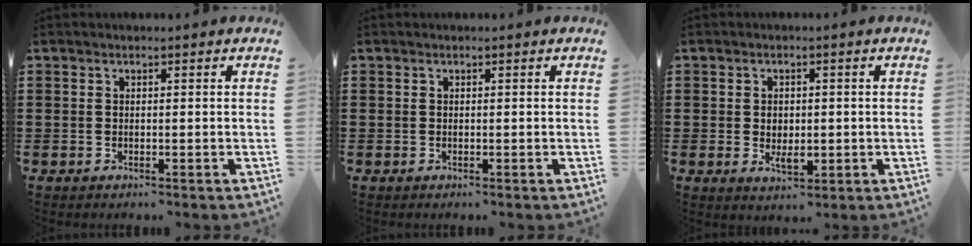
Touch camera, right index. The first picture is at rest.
{"total": 0.0}
{"total": 2.8, "force": [-0.2, 1.8, 2.2], "torque": [-0.035, 0.001, -0.005]}